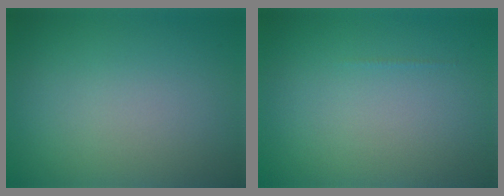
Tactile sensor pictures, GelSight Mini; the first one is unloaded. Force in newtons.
{"total": 0.0}